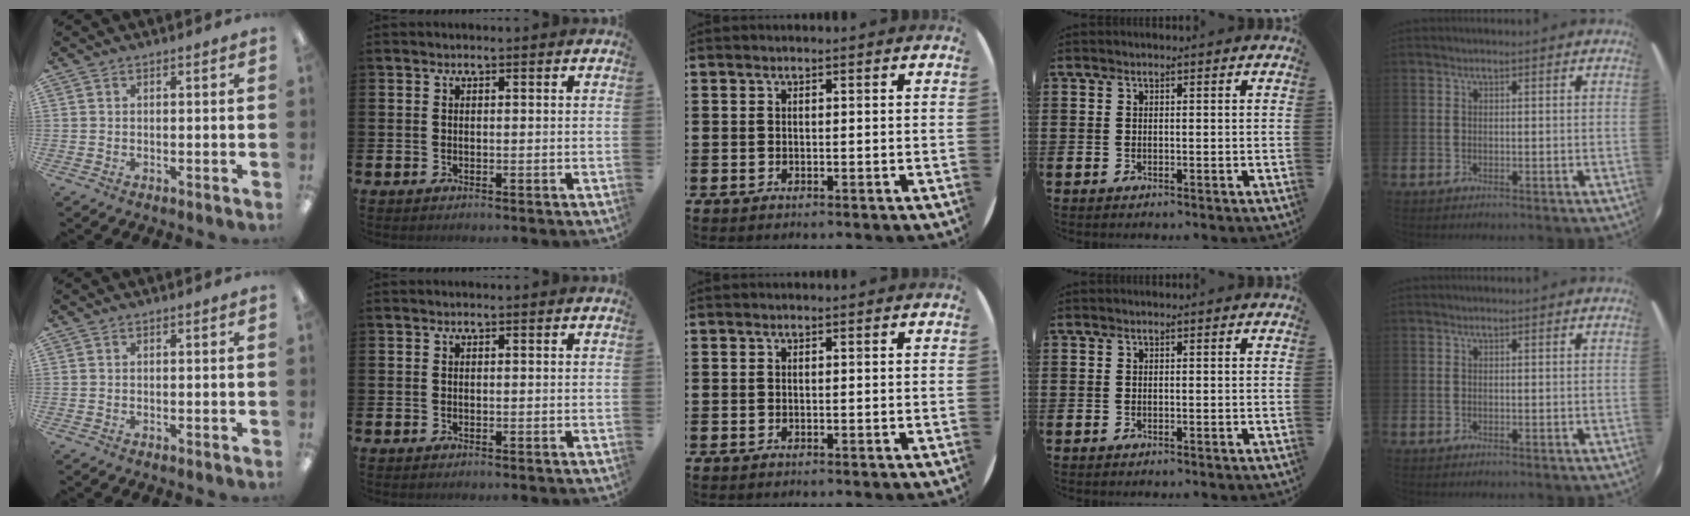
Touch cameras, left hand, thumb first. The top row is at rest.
{}